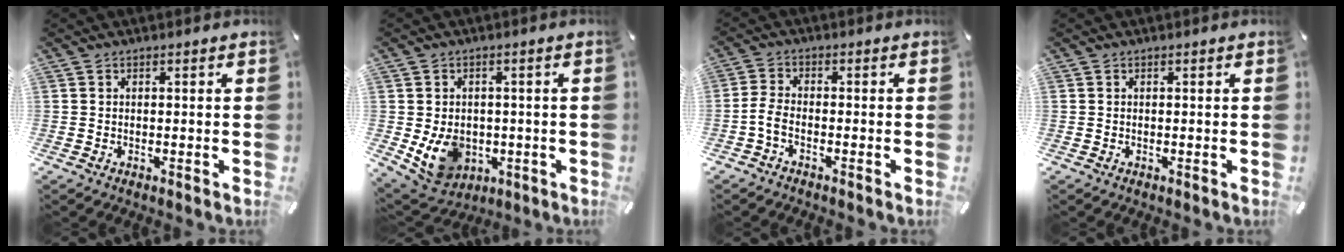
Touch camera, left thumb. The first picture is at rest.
{"total": 9.6, "force": [-1.5, 8.1, 5.1], "torque": [-0.103, 0.000, -0.023]}
{"total": 3.6, "force": [-1.8, 1.6, 2.6], "torque": [-0.066, 0.001, -0.037]}
{"total": 0.0}